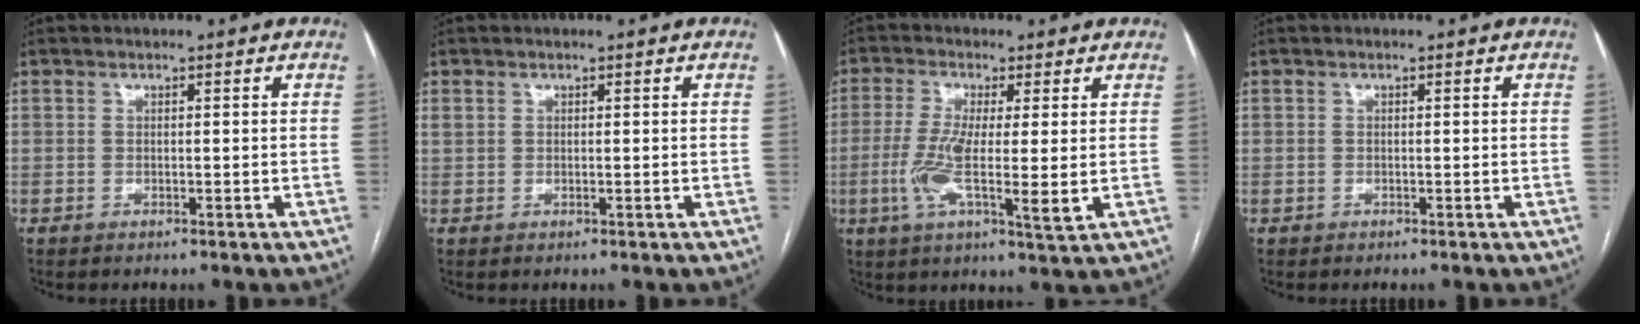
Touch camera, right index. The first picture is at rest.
{"total": 0.8, "force": [0.5, 0.6, 0.4], "torque": [-0.009, 0.007, 0.009]}
{"total": 9.3, "force": [-0.8, 1.2, 9.2], "torque": [-0.188, -0.015, -0.020]}
{"total": 0.6, "force": [-0.1, 0.5, -0.1], "torque": [0.003, 0.006, -0.002]}